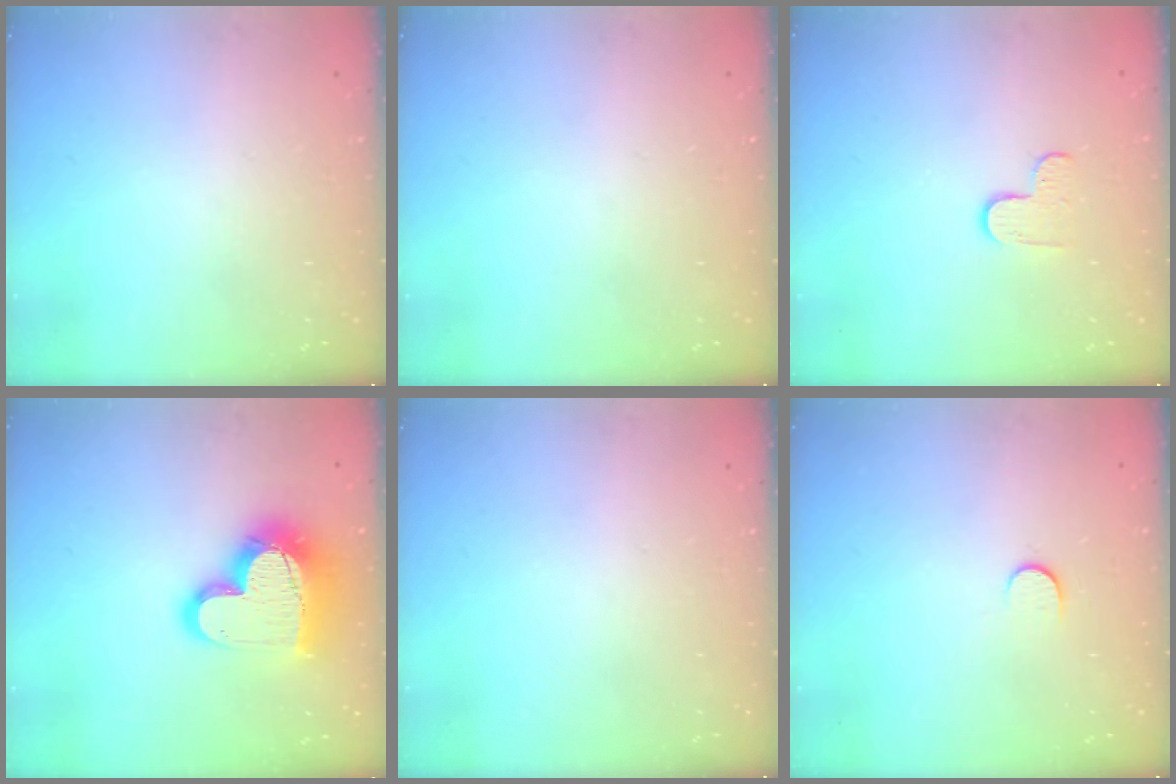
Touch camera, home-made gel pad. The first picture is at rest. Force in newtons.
{"total": 0.0}
{"total": 3.6, "press": 3.6, "slide": 0.4}
{"total": 19.0, "press": 18.9, "slide": 1.3}
{"total": 0.0}
{"total": 4.9, "press": 4.8, "slide": 0.6}